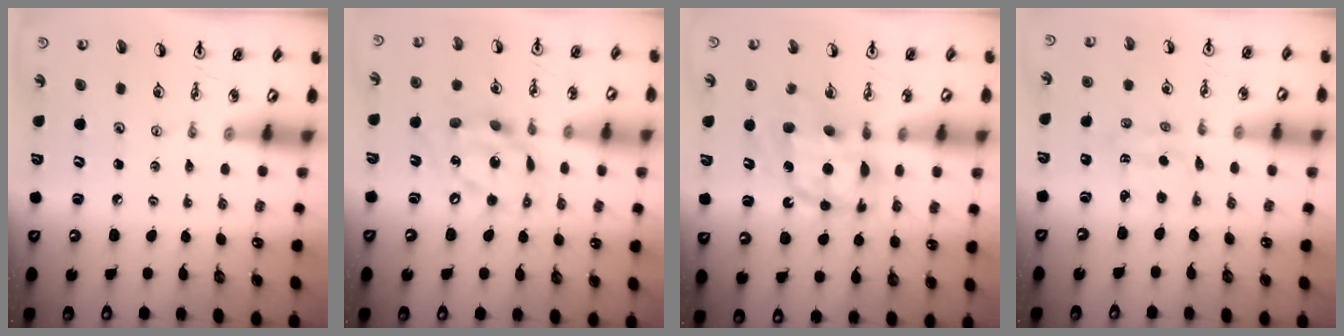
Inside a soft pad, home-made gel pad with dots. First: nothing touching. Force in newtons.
{"total": 13.8, "press": 13.8, "slide": 1.2}
{"total": 11.1, "press": 11.0, "slide": 0.9}
{"total": 1.8, "press": 1.6, "slide": 0.6}